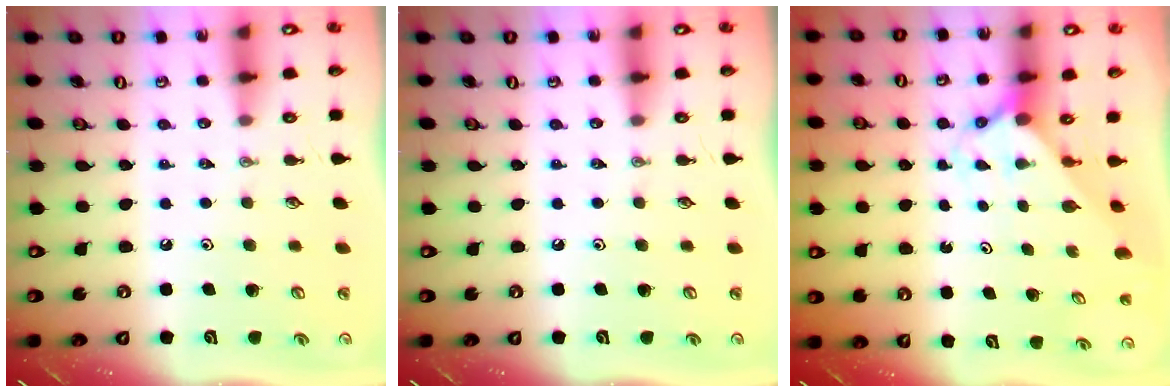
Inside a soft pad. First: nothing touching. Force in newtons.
{"total": 0.0}
{"total": 1.8, "press": 1.8, "slide": 0.1}